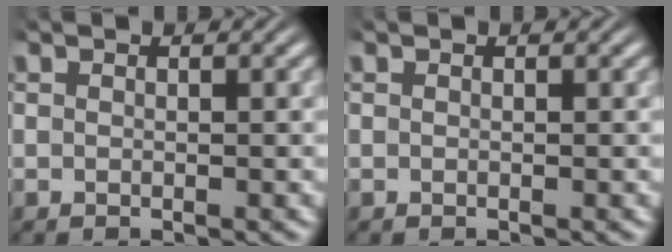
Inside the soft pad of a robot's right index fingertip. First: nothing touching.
{"total": 0.0}